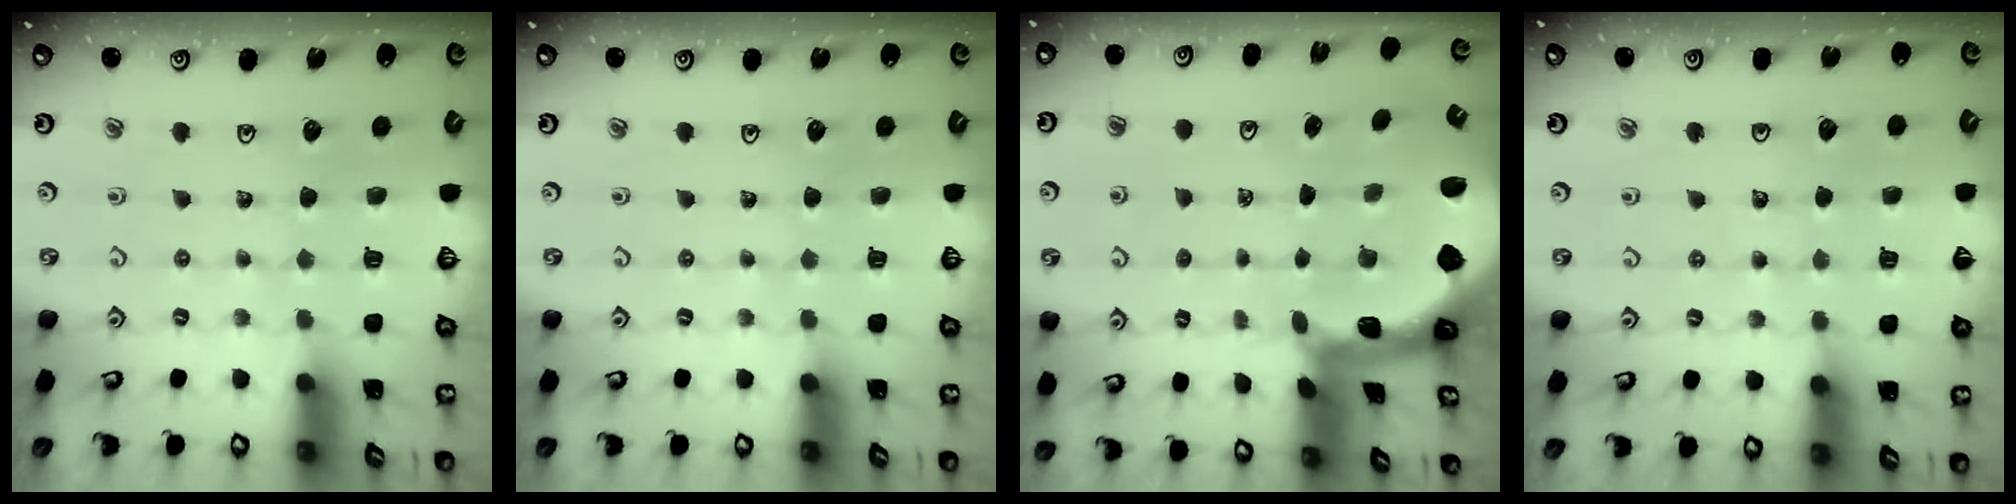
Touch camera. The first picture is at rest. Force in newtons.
{"total": 0.0}
{"total": 1.9, "press": 1.9, "slide": 0.4}
{"total": 4.4, "press": 4.0, "slide": 1.9}